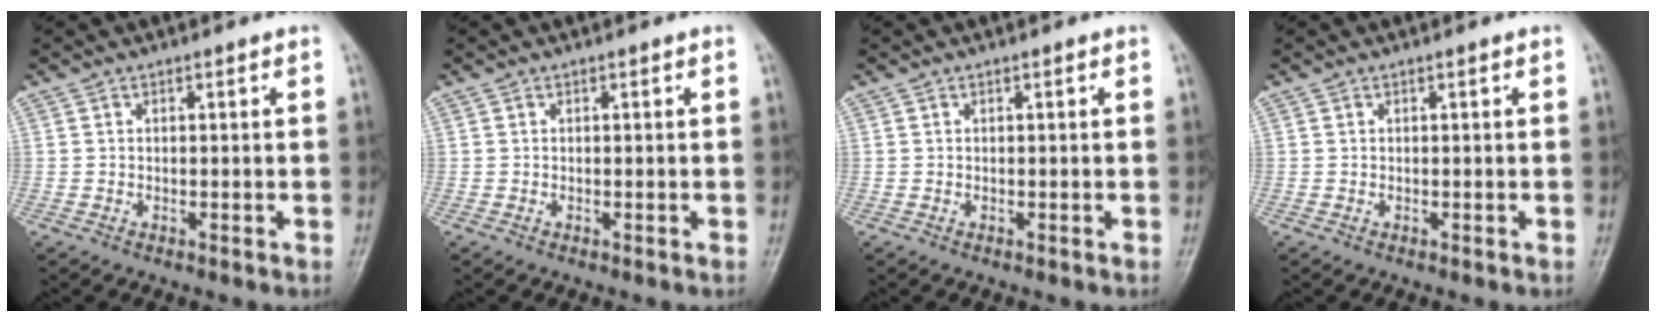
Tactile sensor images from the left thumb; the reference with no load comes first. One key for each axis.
{"total": 0.0}
{"total": 0.0}
{"total": 0.0}